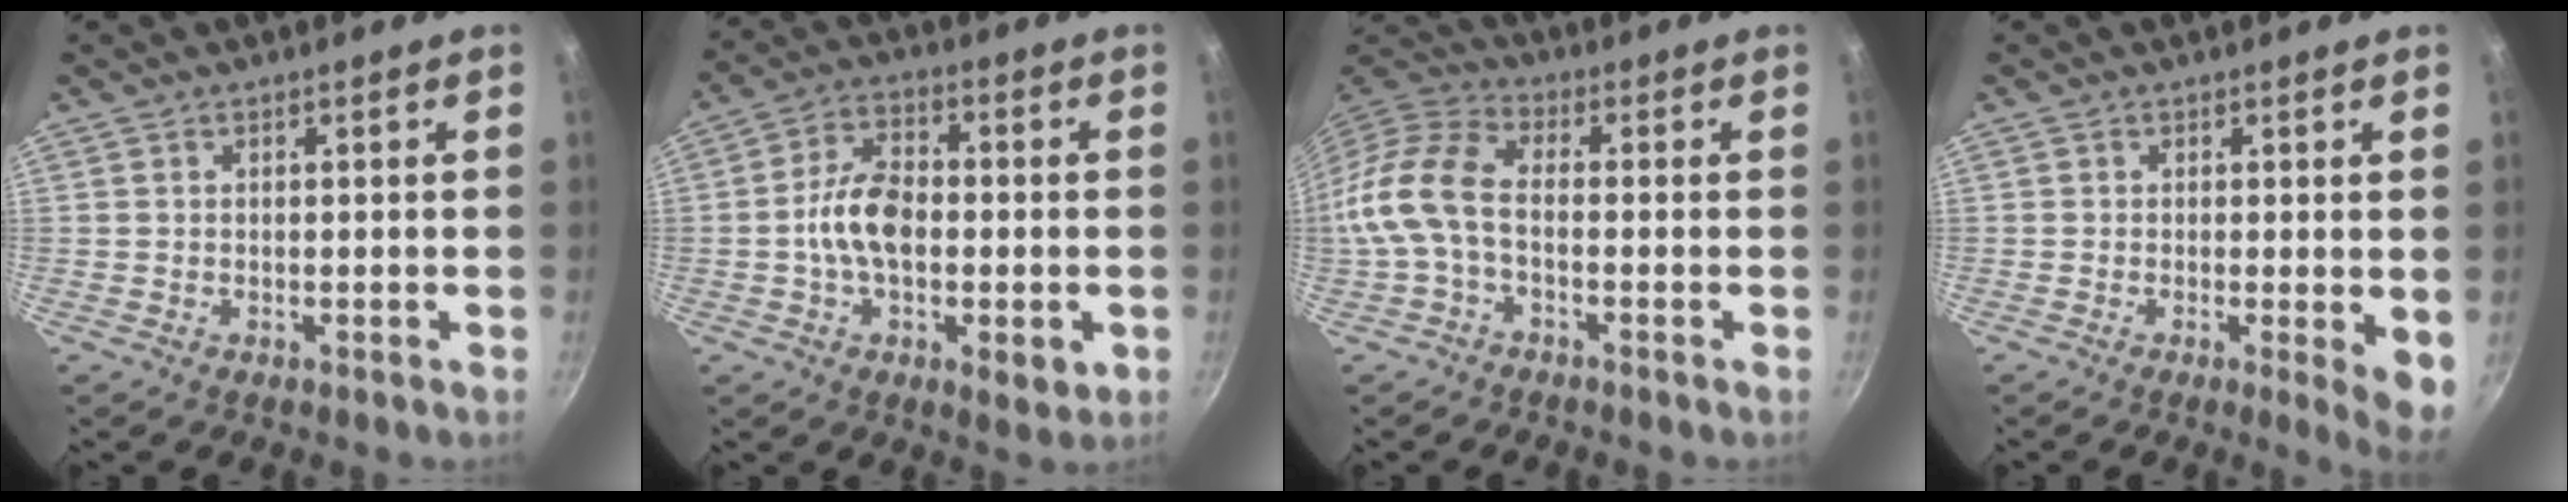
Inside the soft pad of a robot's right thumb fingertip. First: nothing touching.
{"total": 13.1, "force": [-1.7, 6.9, 10.9], "torque": [-0.175, 0.019, -0.036]}
{"total": 11.1, "force": [-2.3, 6.1, 8.9], "torque": [-0.186, 0.035, -0.065]}
{"total": 4.6, "force": [-0.3, 1.1, 4.5], "torque": [-0.050, -0.013, -0.005]}